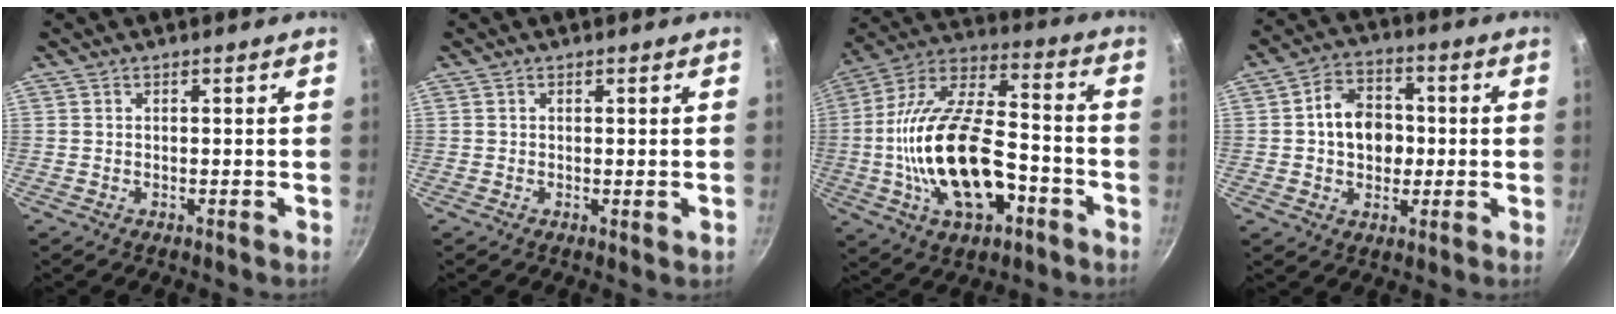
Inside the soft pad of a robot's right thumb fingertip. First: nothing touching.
{"total": 0.9, "force": [0.1, 0.1, 0.9], "torque": [-0.015, -0.002, -0.001]}
{"total": 23.9, "force": [-5.7, 12.5, 19.6], "torque": [-0.357, 0.045, -0.104]}
{"total": 10.0, "force": [0.1, 7.8, 6.4], "torque": [-0.070, 0.015, -0.008]}